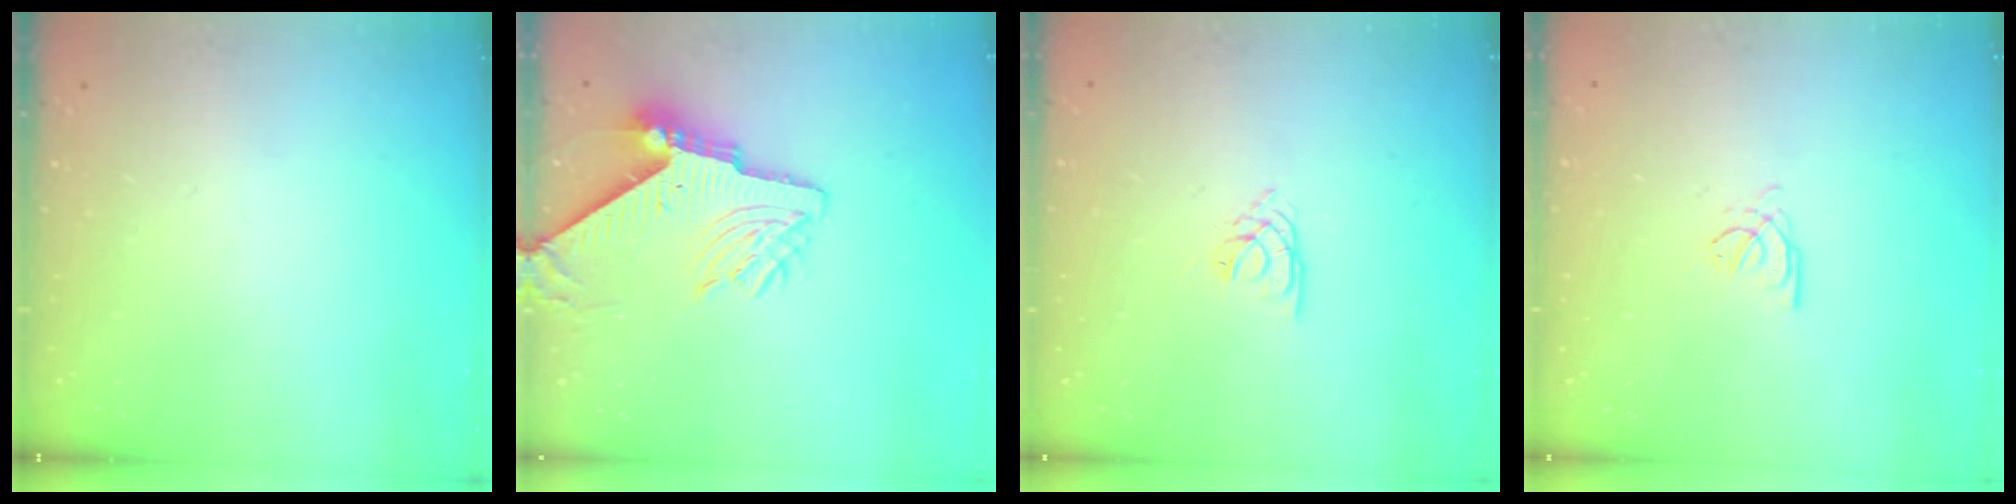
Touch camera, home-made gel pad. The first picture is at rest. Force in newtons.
{"total": 9.5, "press": 9.4, "slide": 1.3}
{"total": 1.4, "press": 1.3, "slide": 0.3}
{"total": 2.7, "press": 2.7, "slide": 0.4}